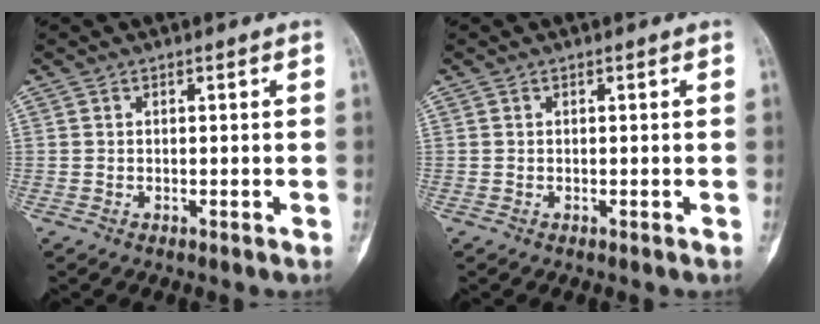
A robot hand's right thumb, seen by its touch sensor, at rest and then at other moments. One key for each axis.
{"total": 0.0}